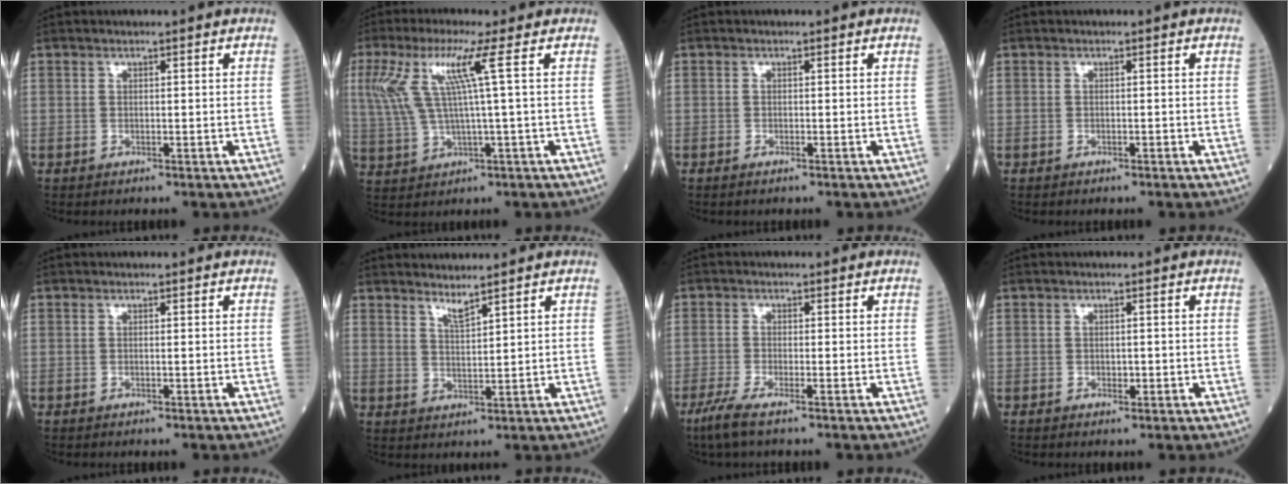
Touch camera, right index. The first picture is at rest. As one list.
[{"total": 9.1, "force": [2.8, -0.5, 8.6], "torque": [-0.201, 0.016, 0.061]}, {"total": 0.7, "force": [-0.4, 0.2, 0.5], "torque": [-0.013, -0.003, -0.005]}, {"total": 0.0}, {"total": 0.0}, {"total": 2.7, "force": [2.4, -0.3, 1.1], "torque": [-0.025, -0.015, 0.050]}, {"total": 4.3, "force": [-2.8, 0.4, 3.2], "torque": [-0.078, -0.016, -0.057]}, {"total": 1.3, "force": [-0.3, 0.7, 1.0], "torque": [-0.020, -0.002, -0.001]}]